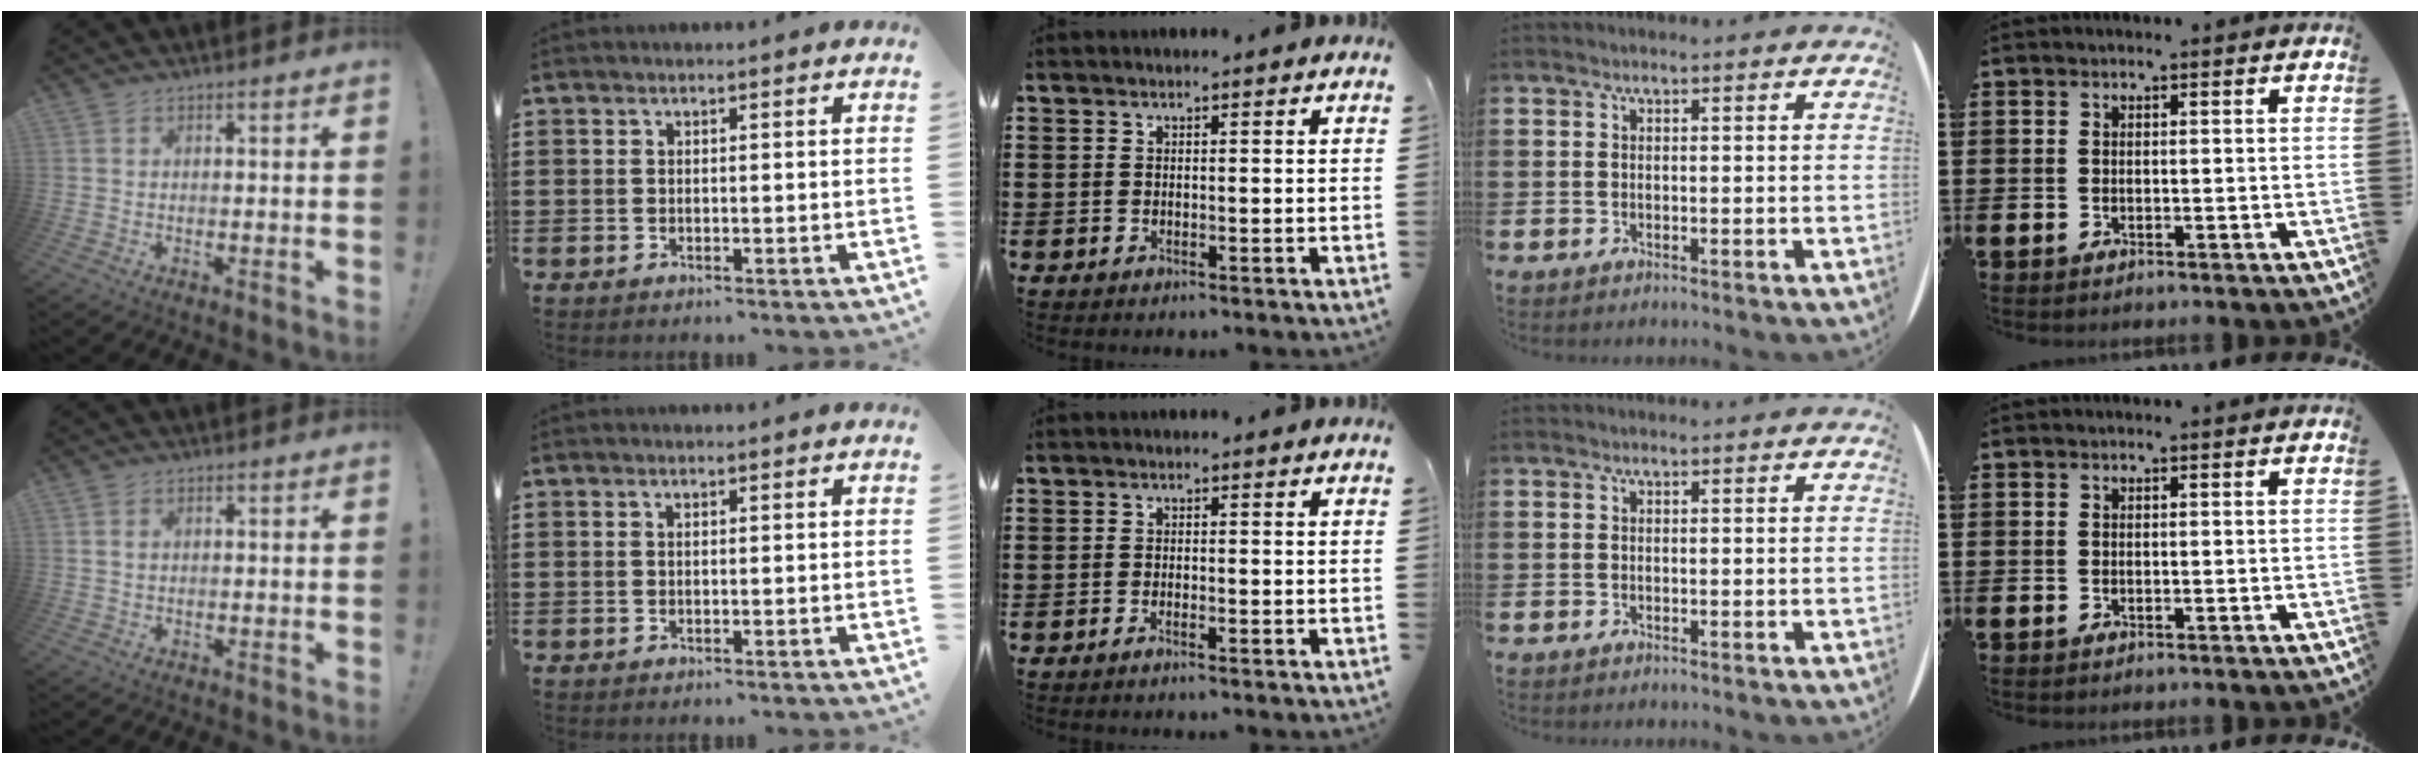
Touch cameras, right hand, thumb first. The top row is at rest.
{"thumb": {"total": 1.1, "force": [0.4, 0.8, 0.7], "torque": [-0.021, 0.006, 0.009]}, "index": {"total": 0.6, "force": [0.2, 0.2, 0.5], "torque": [-0.011, 0.001, 0.004]}, "middle": {"total": 0.8, "force": [-0.6, 0.0, 0.6], "torque": [-0.010, -0.003, -0.010]}}